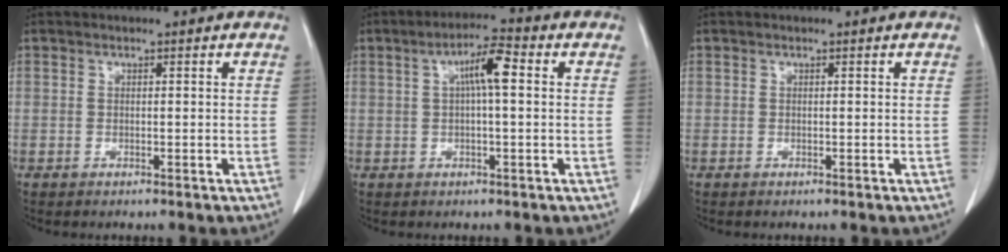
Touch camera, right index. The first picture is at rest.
{"total": 5.7, "force": [1.1, 0.7, 5.5], "torque": [-0.099, 0.016, 0.016]}
{"total": 0.0}